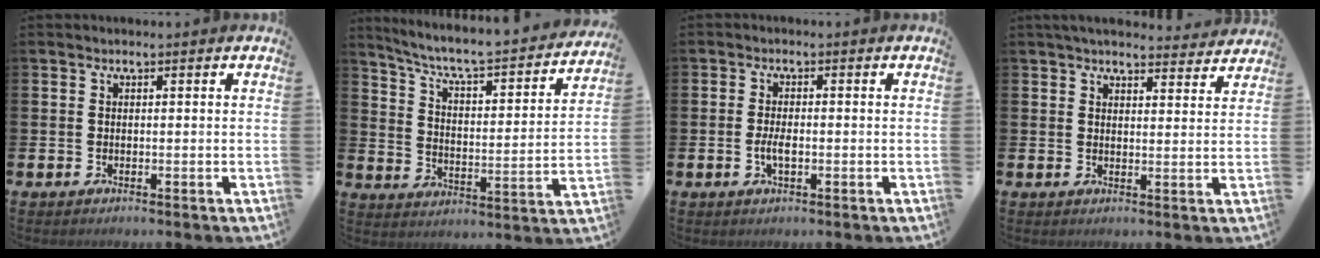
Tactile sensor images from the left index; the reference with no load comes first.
{"total": 6.3, "force": [5.7, 0.9, 2.5], "torque": [-0.081, -0.048, 0.091]}
{"total": 2.3, "force": [-0.6, 1.0, 2.1], "torque": [-0.037, 0.000, -0.011]}
{"total": 4.4, "force": [4.2, 0.7, 0.9], "torque": [-0.025, -0.019, 0.077]}